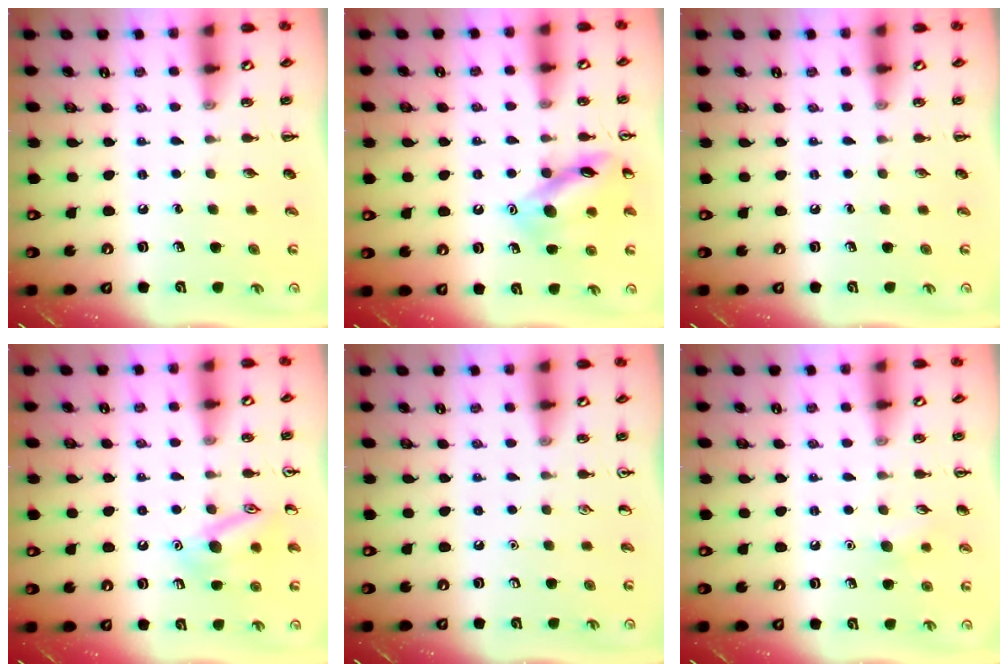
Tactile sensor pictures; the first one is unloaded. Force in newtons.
{"total": 12.7, "press": 12.6, "slide": 1.2}
{"total": 0.0}
{"total": 12.6, "press": 12.6, "slide": 0.9}
{"total": 0.0}
{"total": 5.5, "press": 5.4, "slide": 1.3}